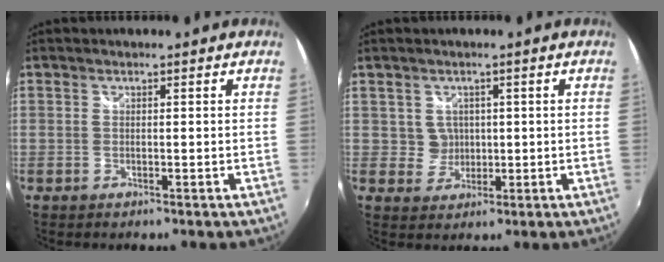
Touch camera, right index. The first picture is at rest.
{"total": 3.1, "force": [0.5, 3.1, 0.1], "torque": [0.001, 0.009, 0.010]}